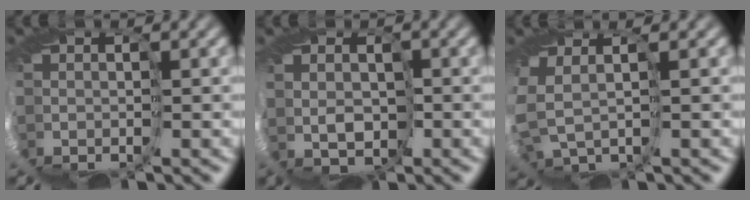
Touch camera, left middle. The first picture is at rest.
{"total": 2.1, "force": [1.9, 0.8, -0.1], "torque": [-0.005, 0.003, 0.032]}
{"total": 1.9, "force": [1.9, -0.1, 0.2], "torque": [-0.024, -0.011, 0.038]}